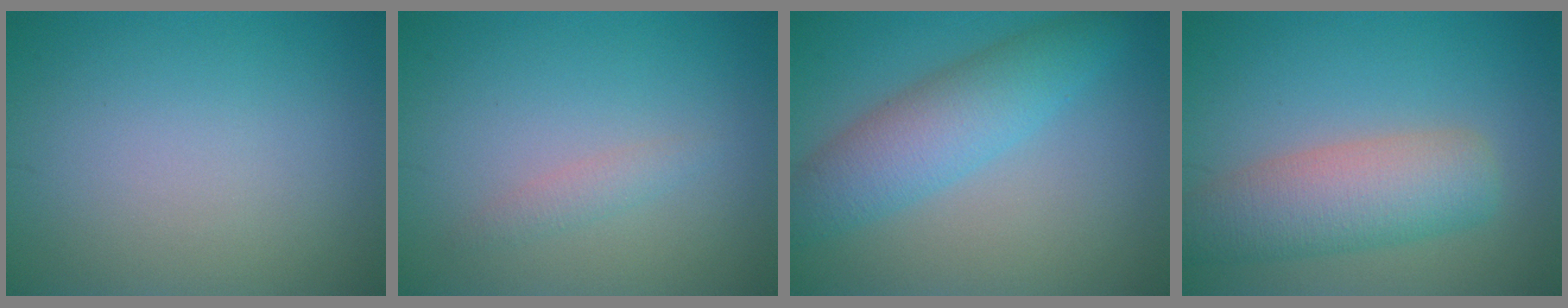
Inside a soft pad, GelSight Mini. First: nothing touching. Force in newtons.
{"total": 1.2, "press": 1.2, "slide": 0.0}
{"total": 5.5, "press": 5.5, "slide": 0.1}
{"total": 6.2, "press": 6.2, "slide": 0.4}